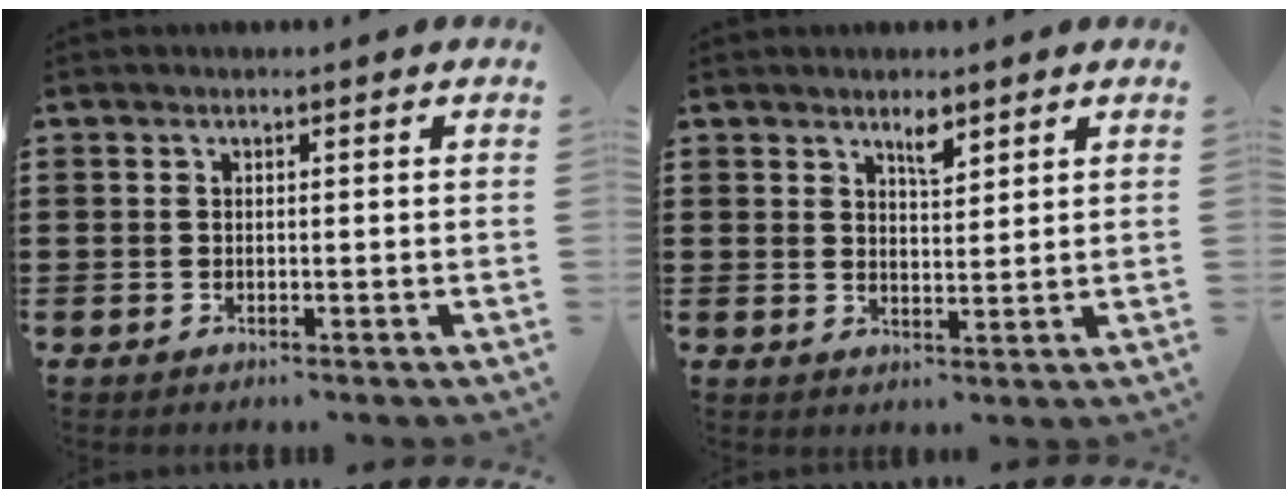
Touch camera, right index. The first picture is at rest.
{"total": 2.9, "force": [2.3, 0.9, 1.6], "torque": [-0.019, -0.003, 0.037]}